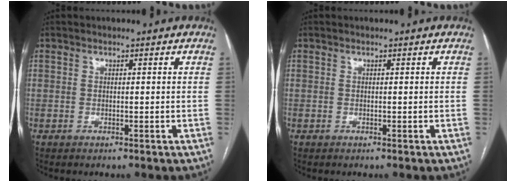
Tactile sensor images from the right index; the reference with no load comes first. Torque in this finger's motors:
{"motor_torque": [0.00, 0.00, 0.00, 0.00]}